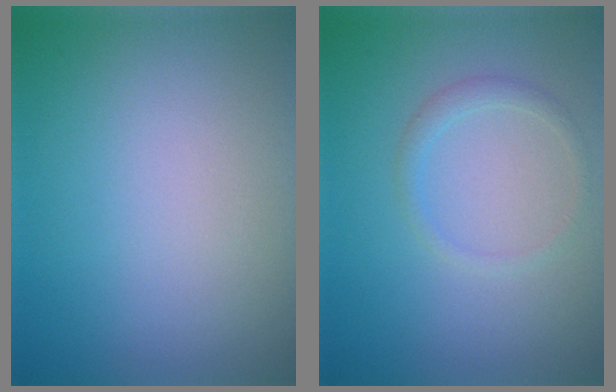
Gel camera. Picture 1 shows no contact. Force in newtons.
{"total": 1.2, "press": 1.1, "slide": 0.1}